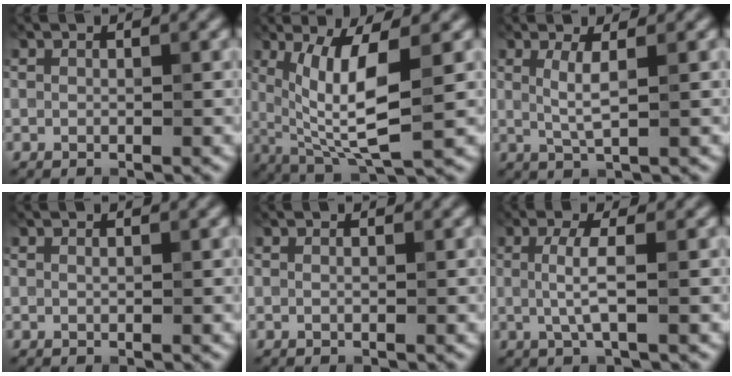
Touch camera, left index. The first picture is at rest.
{"total": 7.5, "force": [1.0, 1.9, 7.2], "torque": [-0.137, -0.010, 0.025]}
{"total": 2.4, "force": [0.5, 0.3, 2.3], "torque": [-0.047, -0.002, 0.012]}
{"total": 0.0}
{"total": 0.0}
{"total": 2.9, "force": [0.0, 0.3, 2.8], "torque": [-0.060, 0.001, -0.001]}